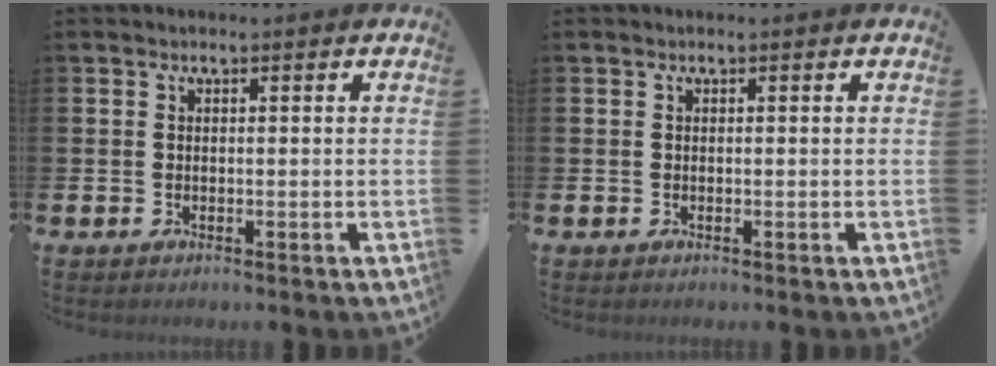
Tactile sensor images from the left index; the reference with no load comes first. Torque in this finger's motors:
{"motor_torque": [0.00, 0.00, 0.00, -0.01]}